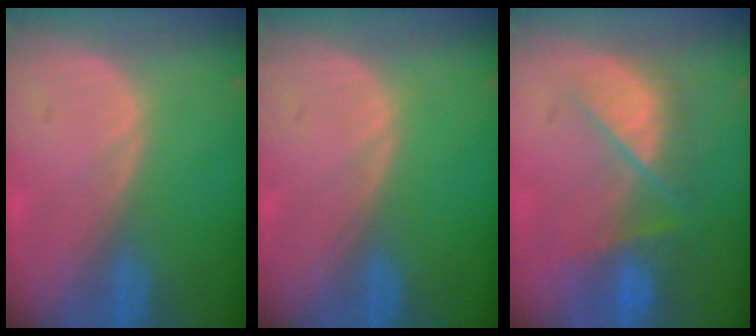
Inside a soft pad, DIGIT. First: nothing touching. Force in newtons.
{"total": 0.0}
{"total": 8.1, "press": 7.3, "slide": 3.3}